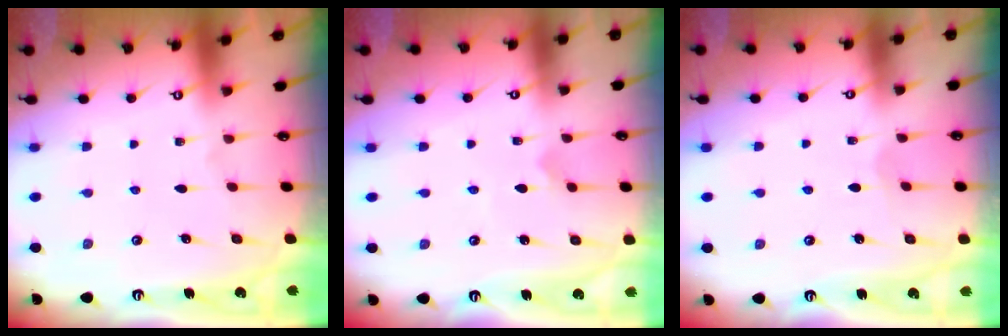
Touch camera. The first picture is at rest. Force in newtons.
{"total": 2.7, "press": 2.7, "slide": 0.6}
{"total": 2.8, "press": 2.8, "slide": 0.2}